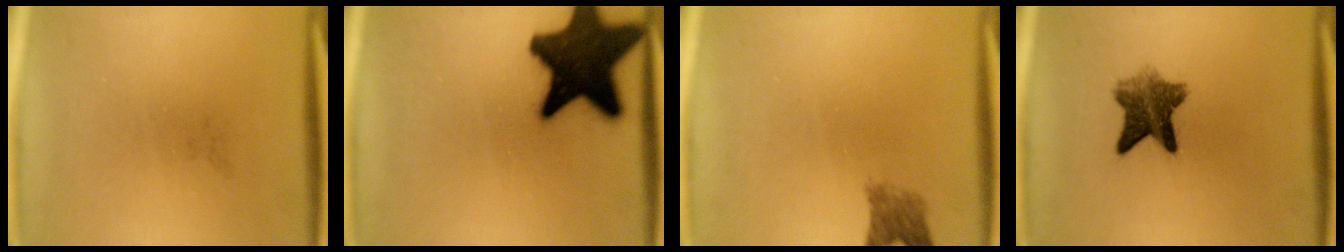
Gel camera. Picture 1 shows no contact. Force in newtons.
{"total": 19.0}
{"total": 2.7}
{"total": 6.9}